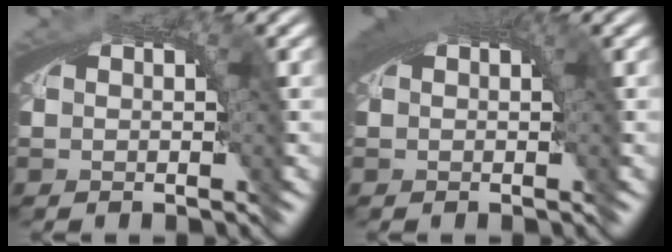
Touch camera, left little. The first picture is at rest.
{"total": 2.0, "force": [0.9, 0.4, 1.7], "torque": [-0.021, 0.007, 0.014]}